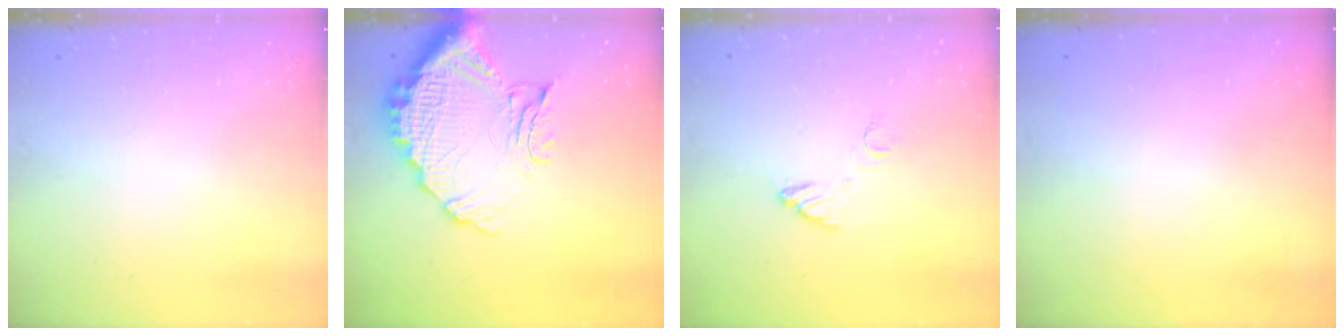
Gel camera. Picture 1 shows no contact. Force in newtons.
{"total": 15.7, "press": 15.6, "slide": 1.3}
{"total": 4.0, "press": 4.0, "slide": 0.2}
{"total": 3.0, "press": 3.0, "slide": 0.1}